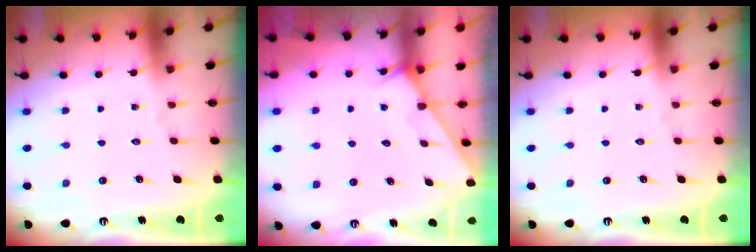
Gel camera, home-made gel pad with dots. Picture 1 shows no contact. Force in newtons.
{"total": 2.7, "press": 2.7, "slide": 0.2}
{"total": 0.0}